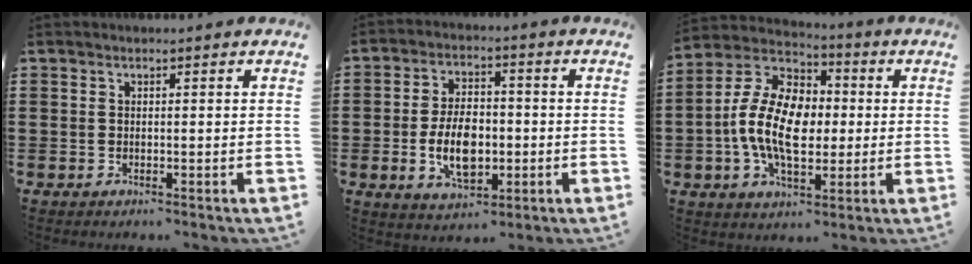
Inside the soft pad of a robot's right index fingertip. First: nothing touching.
{"total": 8.6, "force": [-1.6, 5.0, 6.8], "torque": [-0.125, 0.001, -0.032]}
{"total": 12.8, "force": [-1.1, 8.0, 9.9], "torque": [-0.240, 0.005, -0.024]}